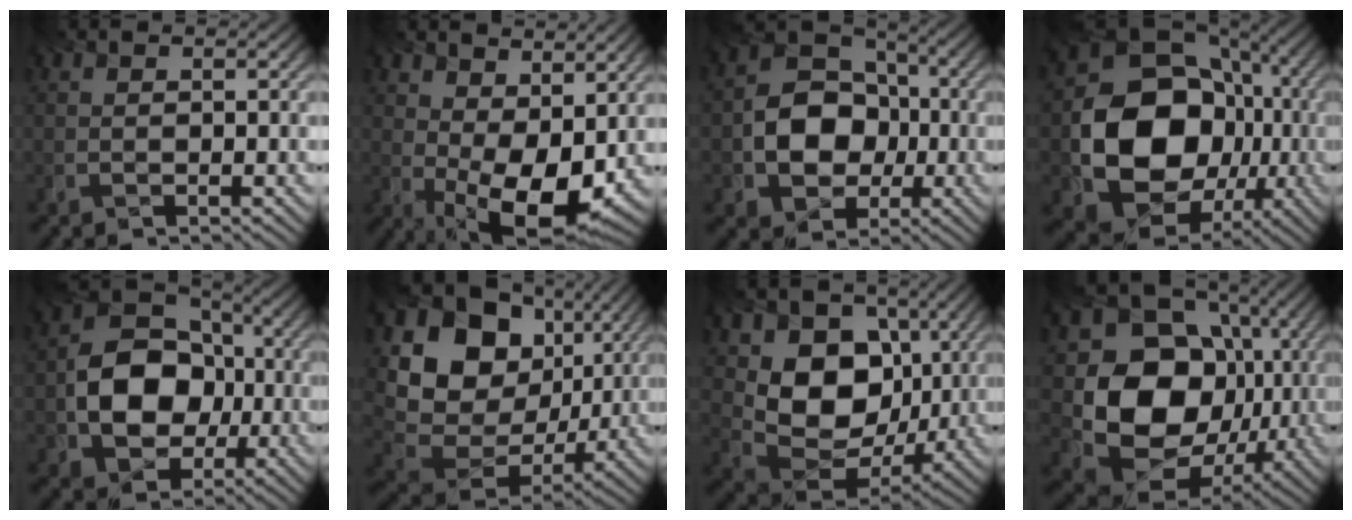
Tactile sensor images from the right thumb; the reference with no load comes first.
{"total": 11.5, "force": [1.8, 6.0, 9.6], "torque": [-0.161, -0.007, 0.040]}
{"total": 9.9, "force": [-2.9, 8.0, 5.1], "torque": [-0.098, -0.005, -0.068]}
{"total": 16.5, "force": [-3.4, 13.5, 9.0], "torque": [-0.152, -0.052, -0.045]}
{"total": 11.6, "force": [-2.9, 9.1, 6.5], "torque": [-0.117, -0.001, -0.061]}
{"total": 16.7, "force": [3.6, 13.5, 9.3], "torque": [-0.205, -0.001, 0.082]}
{"total": 11.7, "force": [1.3, 9.2, 7.2], "torque": [-0.131, -0.020, 0.016]}
{"total": 16.5, "force": [-1.3, 13.8, 8.9], "torque": [-0.171, -0.054, -0.013]}